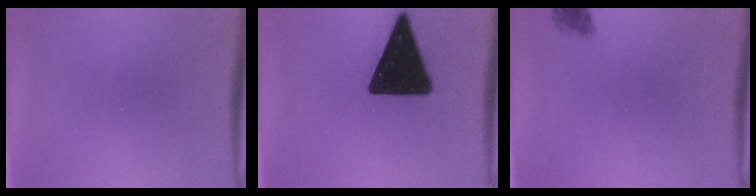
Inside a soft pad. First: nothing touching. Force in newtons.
{"total": 18.5}
{"total": 2.2}